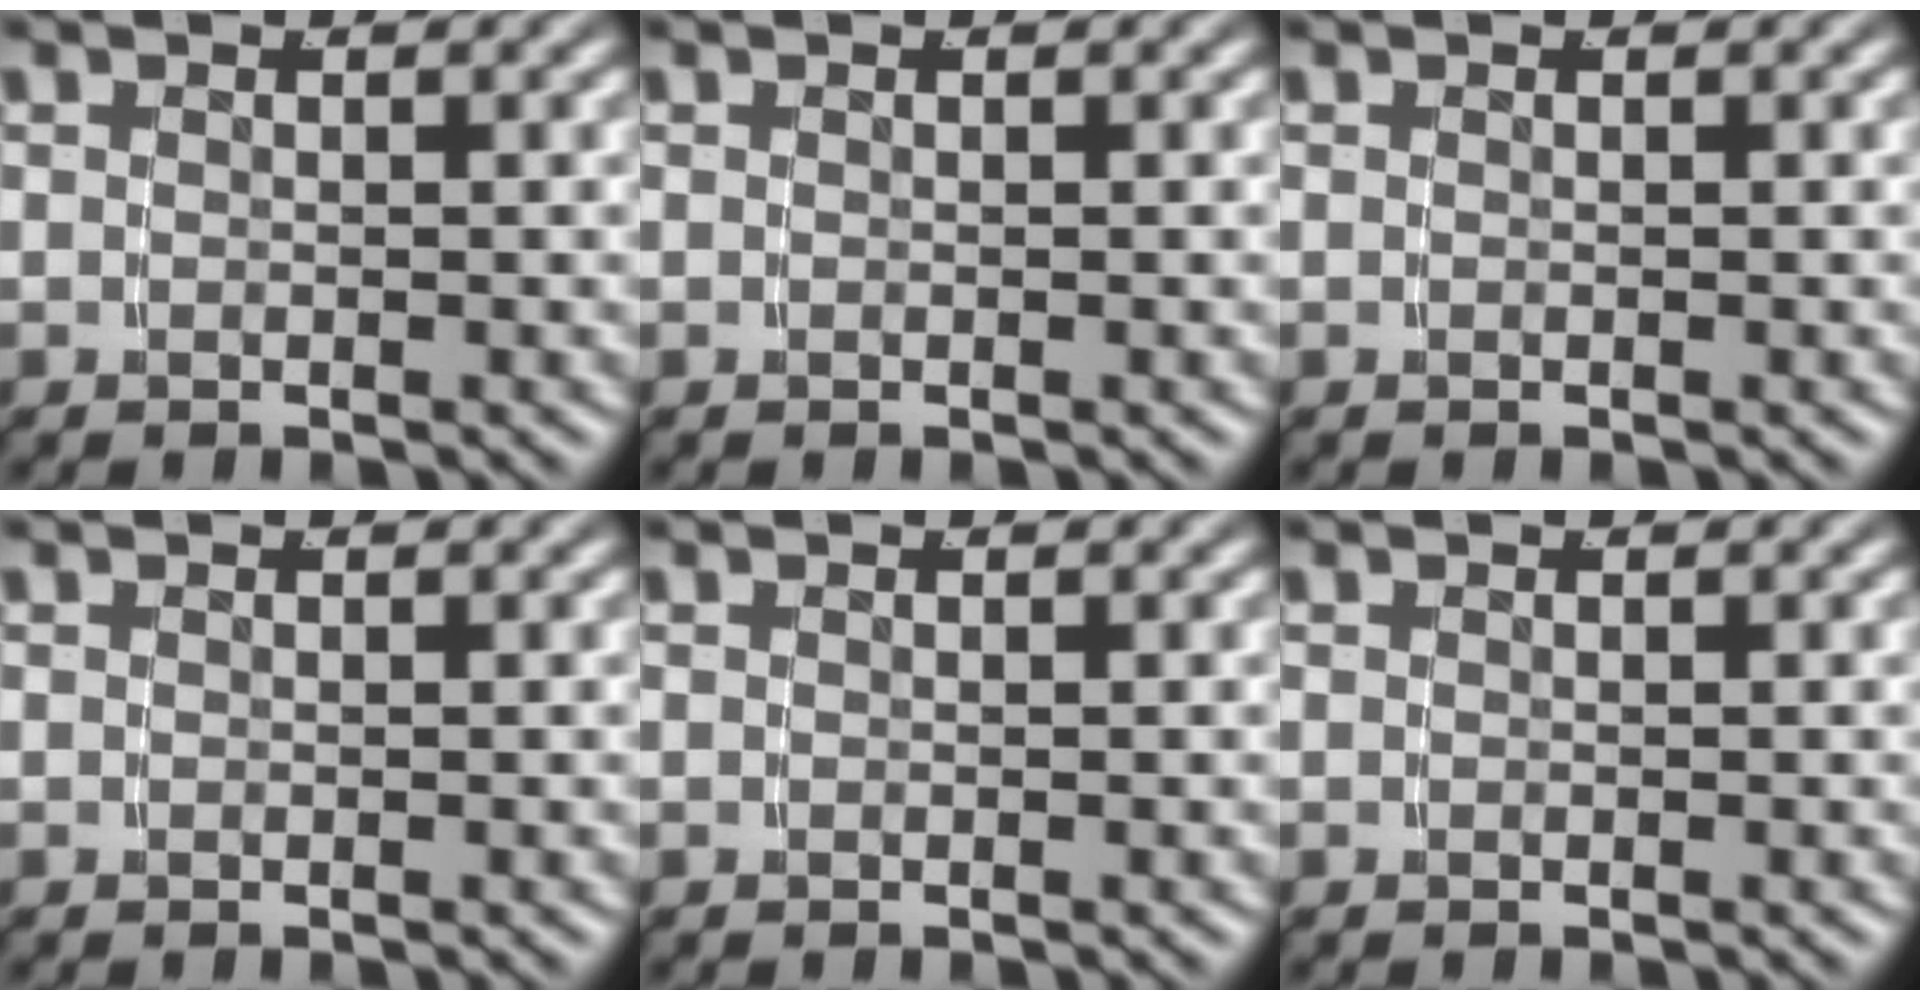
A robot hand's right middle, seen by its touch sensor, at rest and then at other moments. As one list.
[{"total": 0.0}, {"total": 0.0}, {"total": 0.0}, {"total": 0.0}, {"total": 0.0}]